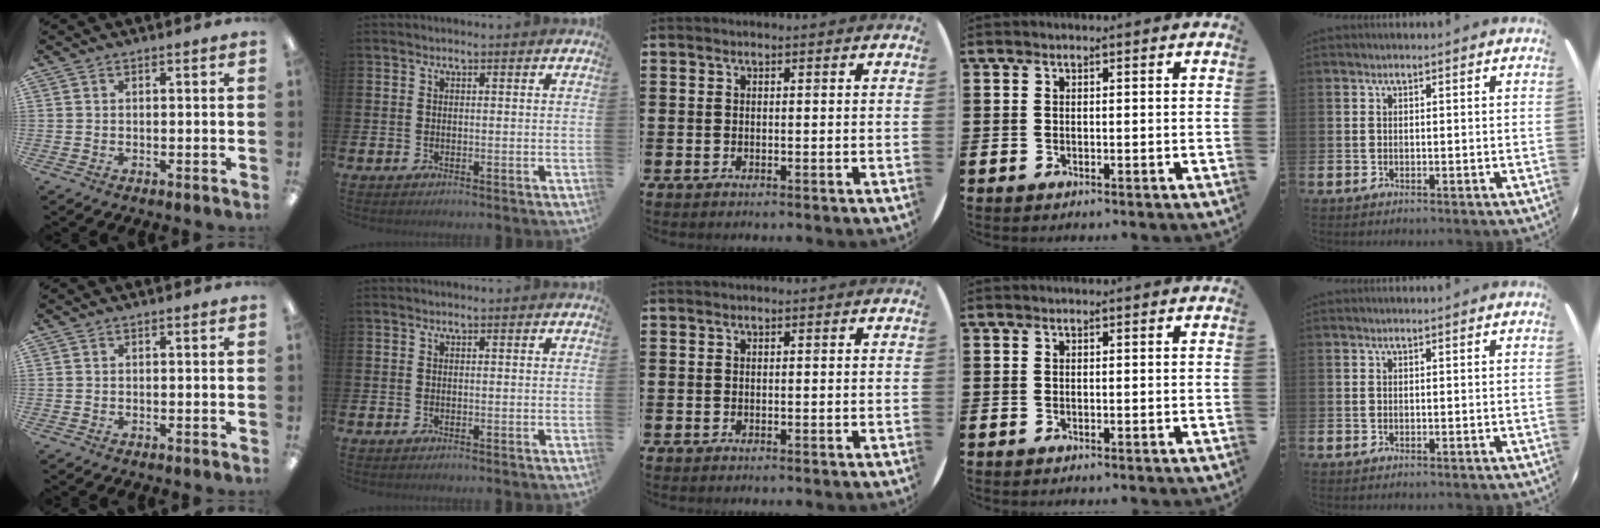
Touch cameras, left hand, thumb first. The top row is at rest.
{}